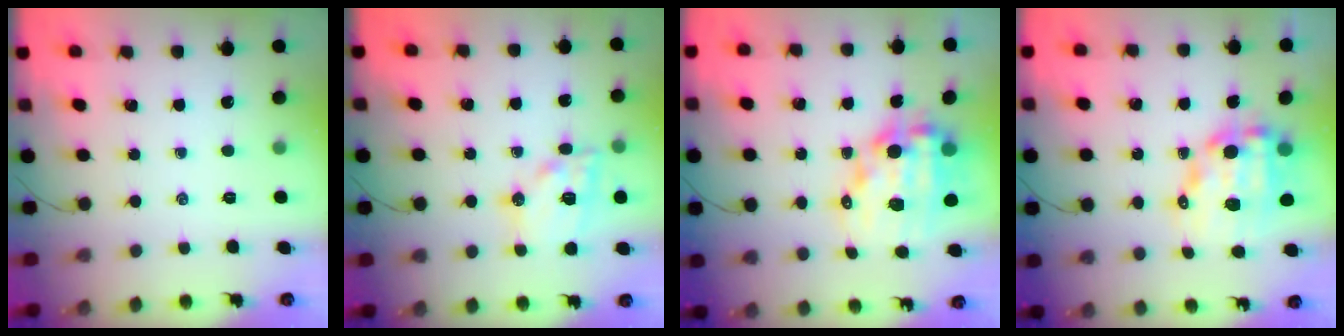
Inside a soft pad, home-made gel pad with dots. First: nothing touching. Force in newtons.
{"total": 15.0, "press": 14.8, "slide": 2.2}
{"total": 15.0, "press": 14.6, "slide": 3.4}
{"total": 12.3, "press": 11.9, "slide": 3.0}